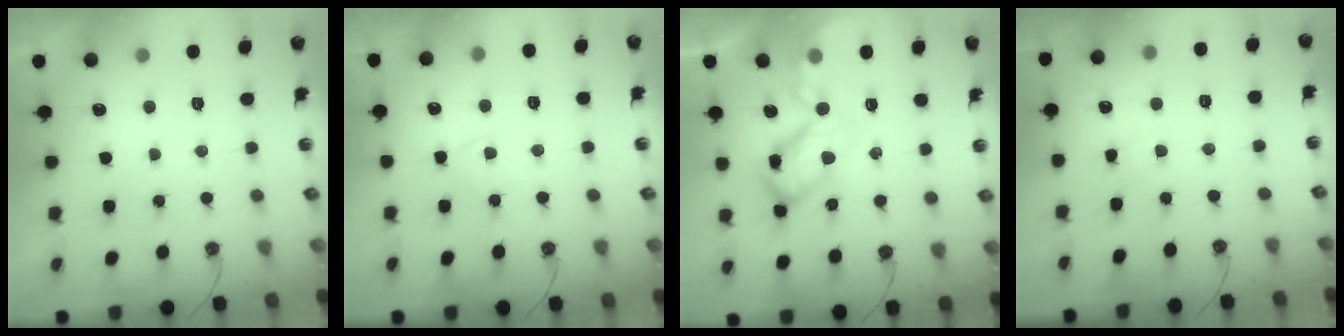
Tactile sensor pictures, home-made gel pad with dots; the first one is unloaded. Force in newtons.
{"total": 2.8, "press": 2.8, "slide": 0.4}
{"total": 13.2, "press": 13.1, "slide": 1.3}
{"total": 2.8, "press": 2.8, "slide": 0.5}